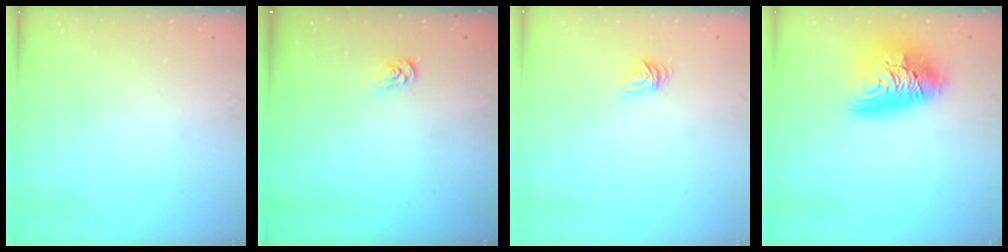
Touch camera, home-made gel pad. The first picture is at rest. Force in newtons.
{"total": 2.6, "press": 2.6, "slide": 0.3}
{"total": 5.1, "press": 5.0, "slide": 0.4}
{"total": 15.5, "press": 15.5, "slide": 1.6}